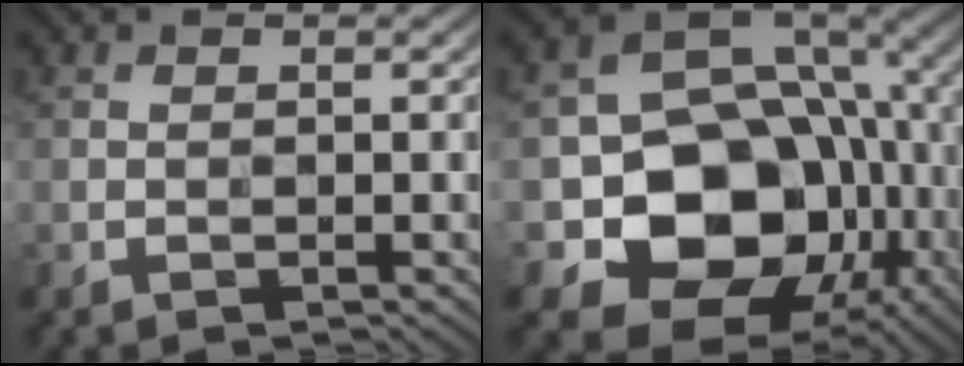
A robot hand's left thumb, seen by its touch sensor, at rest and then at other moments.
{"total": 15.9, "force": [-3.5, 12.7, 8.9], "torque": [-0.145, -0.042, -0.050]}